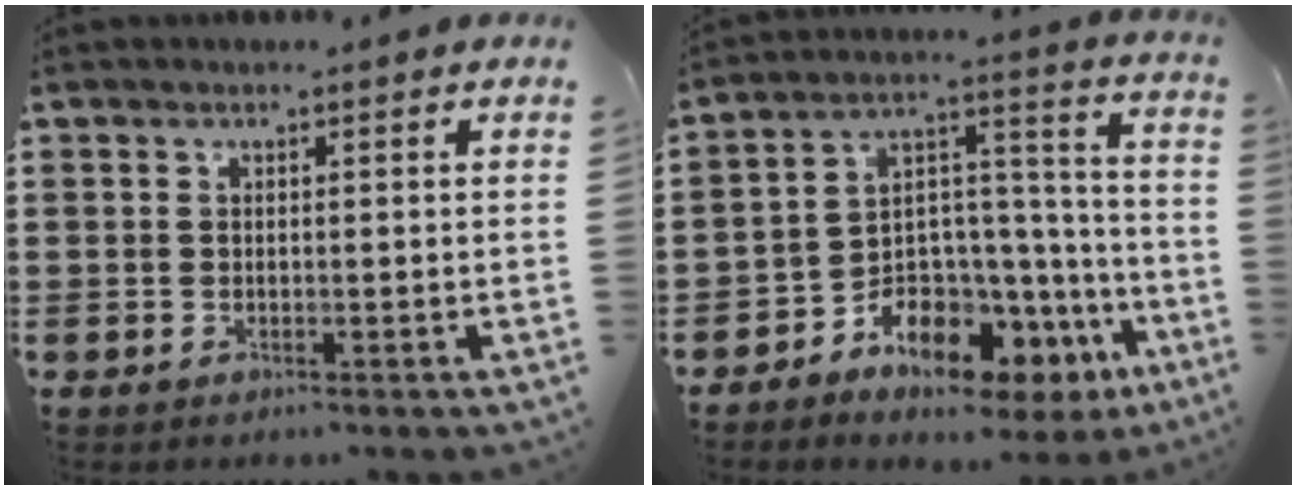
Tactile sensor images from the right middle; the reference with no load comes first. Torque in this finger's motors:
{"motor_torque": [2.14, 0.00, 0.63, 0.21]}